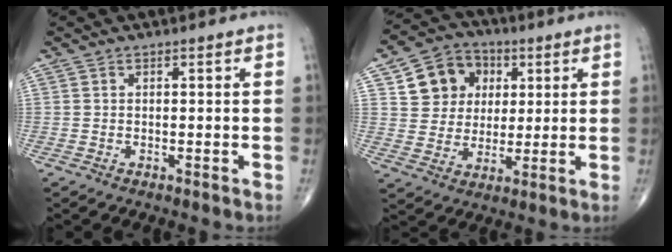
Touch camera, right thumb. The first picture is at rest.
{"total": 11.9, "force": [4.1, 10.1, 4.8], "torque": [-0.044, -0.001, 0.071]}